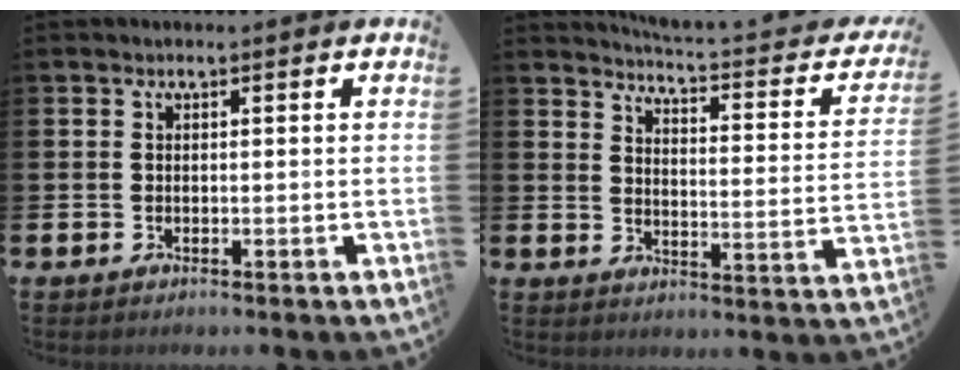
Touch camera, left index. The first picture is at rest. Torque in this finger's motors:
{"motor_torque": [-0.14, -1.80, 0.01, 0.05]}